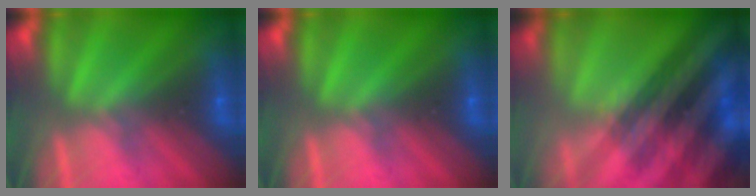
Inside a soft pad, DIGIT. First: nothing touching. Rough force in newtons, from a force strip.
{"total": 0.0}
{"total": 3.3}